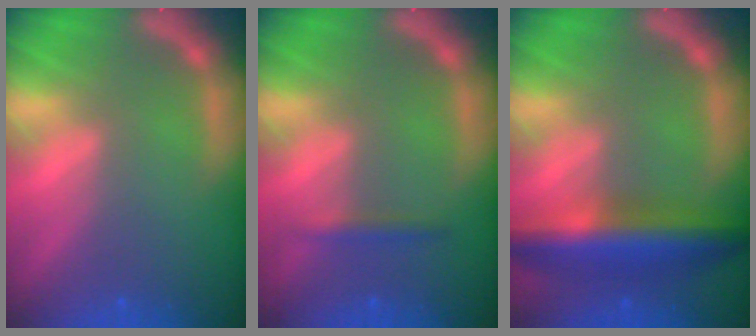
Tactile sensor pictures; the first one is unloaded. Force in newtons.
{"total": 1.4}
{"total": 7.5}